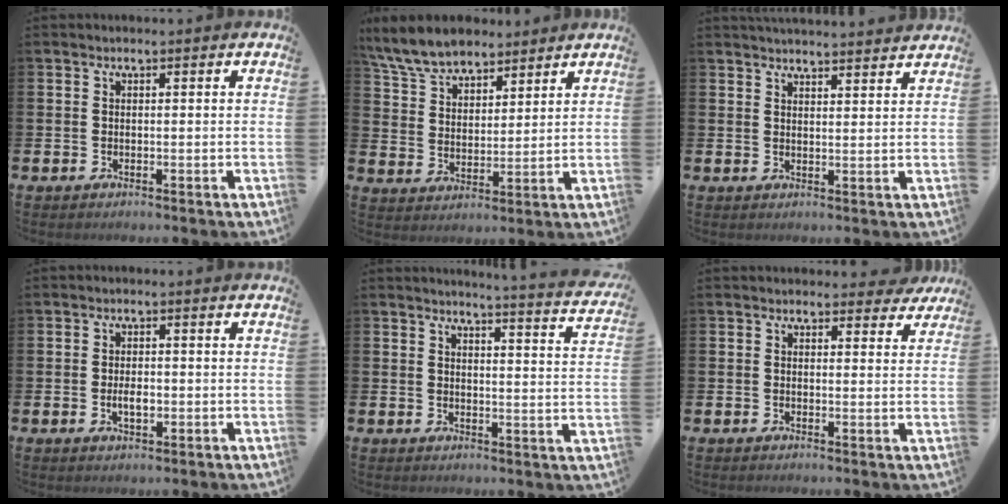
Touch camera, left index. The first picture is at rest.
{"total": 7.9, "force": [7.2, 2.5, 2.0], "torque": [-0.076, -0.020, 0.137]}
{"total": 3.3, "force": [3.3, 0.0, 0.0], "torque": [-0.007, -0.018, 0.060]}
{"total": 2.4, "force": [-0.3, 1.3, 2.0], "torque": [-0.030, 0.000, -0.009]}
{"total": 3.6, "force": [3.6, -0.6, 0.6], "torque": [-0.013, -0.036, 0.056]}
{"total": 2.0, "force": [1.8, 0.9, 0.3], "torque": [0.007, -0.003, 0.027]}